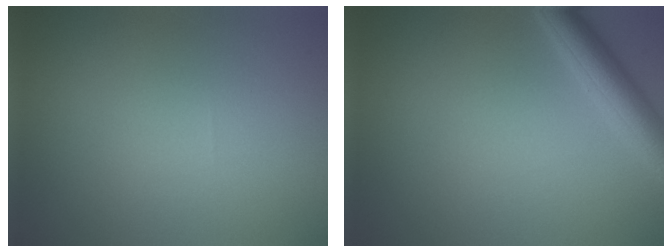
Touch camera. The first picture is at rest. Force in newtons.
{"total": 3.6, "press": 3.6, "slide": 0.1}